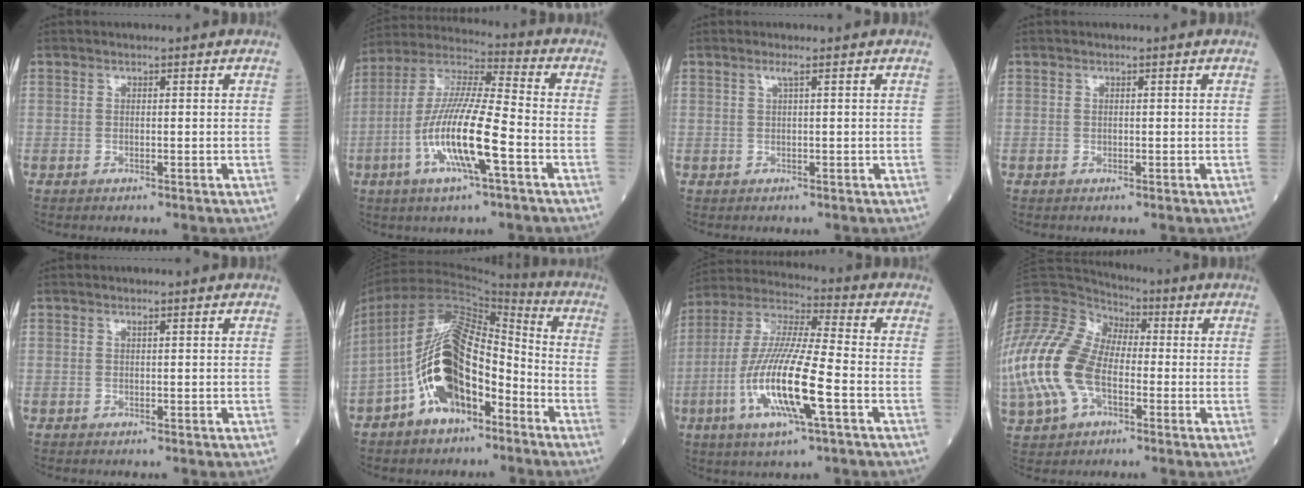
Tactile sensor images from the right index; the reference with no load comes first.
{"total": 14.9, "force": [-4.6, 1.6, 14.0], "torque": [-0.282, -0.006, -0.089]}
{"total": 0.9, "force": [0.4, -0.2, 0.7], "torque": [-0.022, 0.004, 0.012]}
{"total": 0.0}
{"total": 0.0}
{"total": 17.4, "force": [-6.4, 8.3, 13.9], "torque": [-0.294, 0.024, -0.106]}
{"total": 15.9, "force": [-4.8, 1.6, 15.0], "torque": [-0.311, -0.014, -0.090]}
{"total": 16.4, "force": [-3.4, 10.3, 12.3], "torque": [-0.303, 0.011, -0.064]}